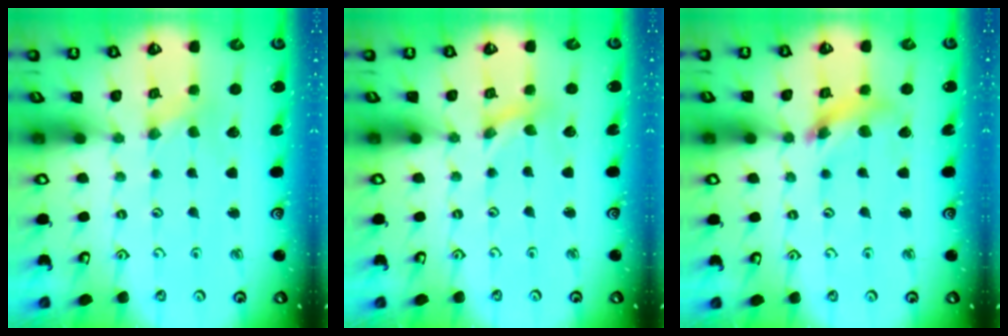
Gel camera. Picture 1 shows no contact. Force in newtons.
{"total": 0.0}
{"total": 10.4, "press": 10.3, "slide": 1.3}